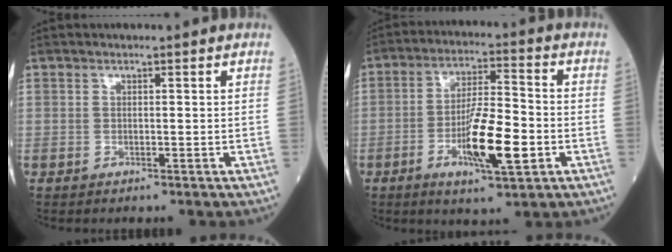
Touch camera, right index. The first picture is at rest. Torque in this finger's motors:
{"motor_torque": [0.30, -0.08, 0.27, 0.17]}